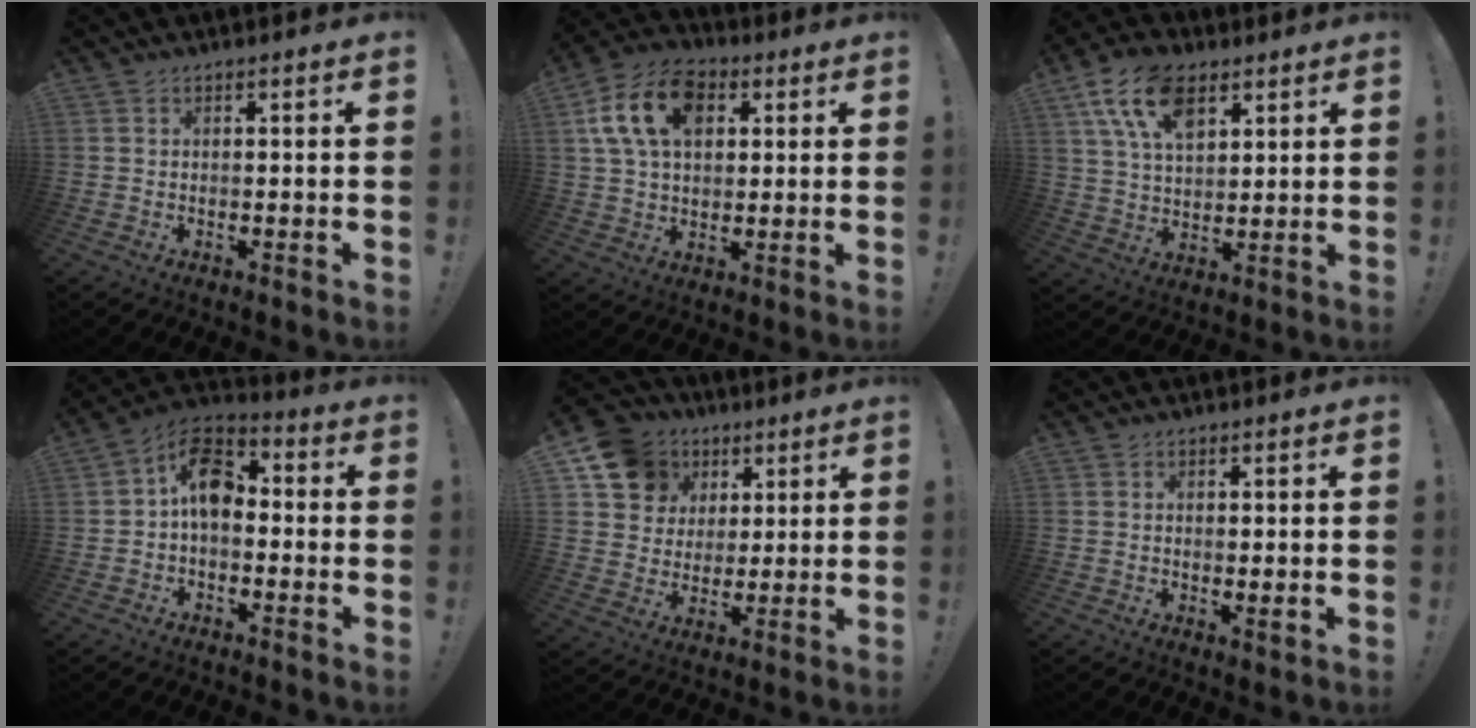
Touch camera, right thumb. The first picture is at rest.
{"total": 16.0, "force": [5.4, 10.8, 10.4], "torque": [-0.189, -0.003, 0.104]}
{"total": 14.8, "force": [7.6, 8.5, 9.5], "torque": [-0.173, -0.020, 0.141]}
{"total": 11.7, "force": [1.0, 8.0, 8.5], "torque": [-0.145, 0.019, 0.021]}
{"total": 12.9, "force": [6.3, 10.5, 4.1], "torque": [-0.062, -0.032, 0.130]}
{"total": 1.5, "force": [0.4, 0.2, 1.4], "torque": [-0.015, -0.006, 0.005]}